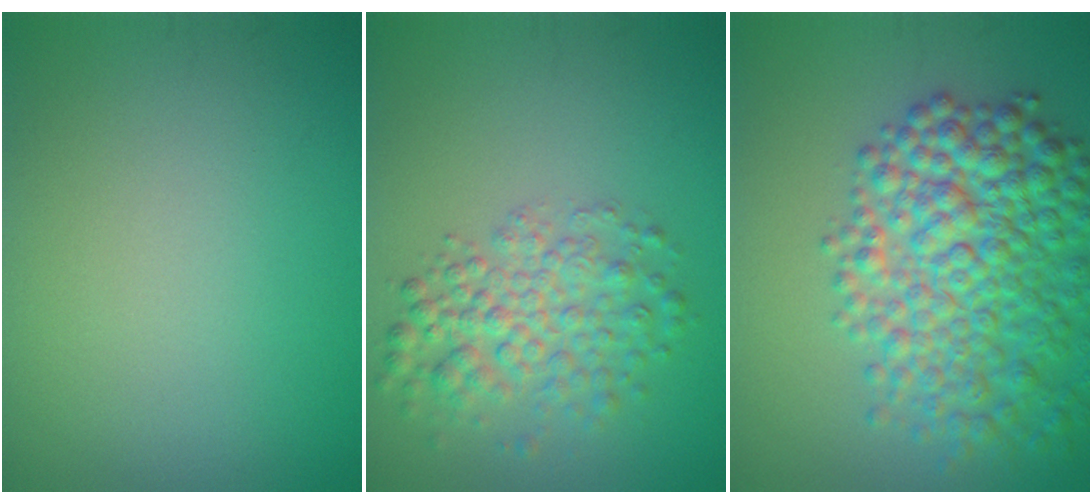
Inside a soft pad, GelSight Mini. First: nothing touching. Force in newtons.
{"total": 4.3, "press": 4.3, "slide": 0.2}
{"total": 8.5, "press": 8.5, "slide": 0.2}